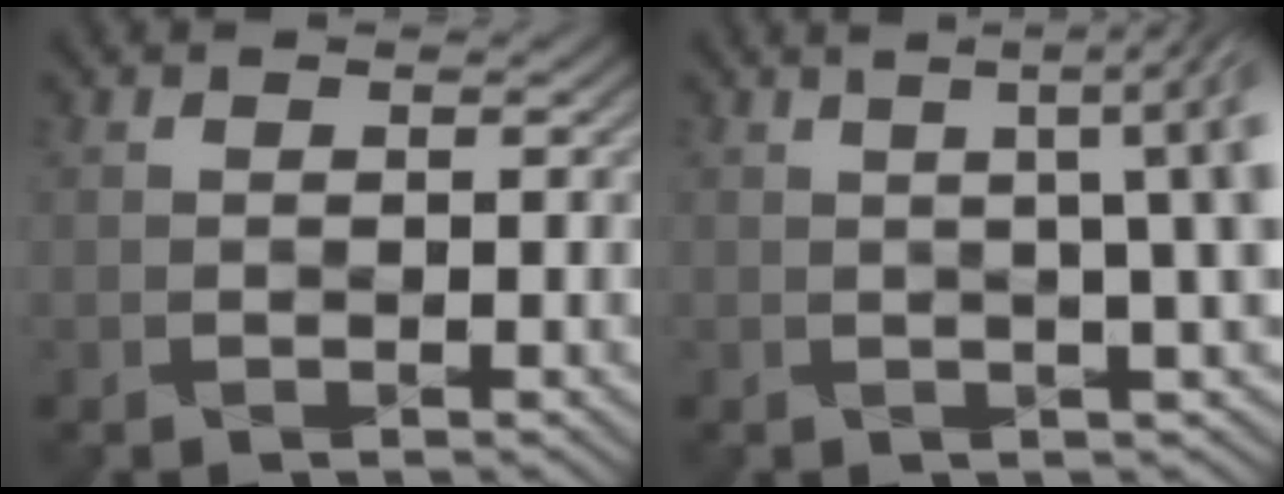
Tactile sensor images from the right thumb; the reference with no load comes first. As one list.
[{"total": 9.4, "force": [1.3, 2.7, 8.9], "torque": [-0.067, 0.032, 0.011]}]